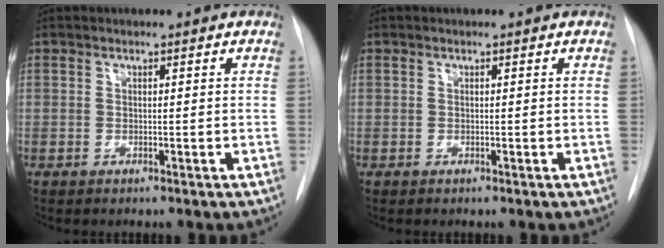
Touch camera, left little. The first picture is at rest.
{"total": 0.0}